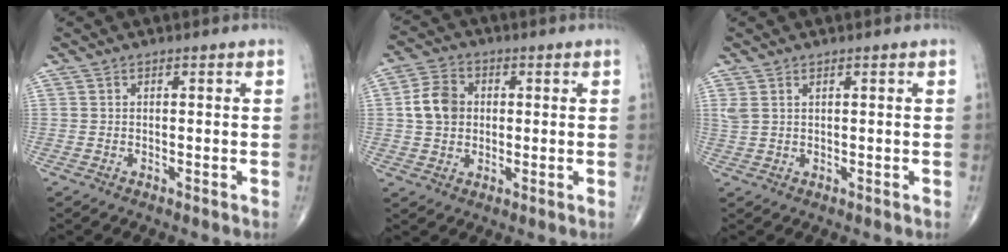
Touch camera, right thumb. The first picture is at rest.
{"total": 7.4, "force": [0.7, 5.9, 4.4], "torque": [-0.069, 0.009, 0.007]}
{"total": 1.8, "force": [1.0, 0.8, 1.2], "torque": [-0.033, 0.008, 0.032]}